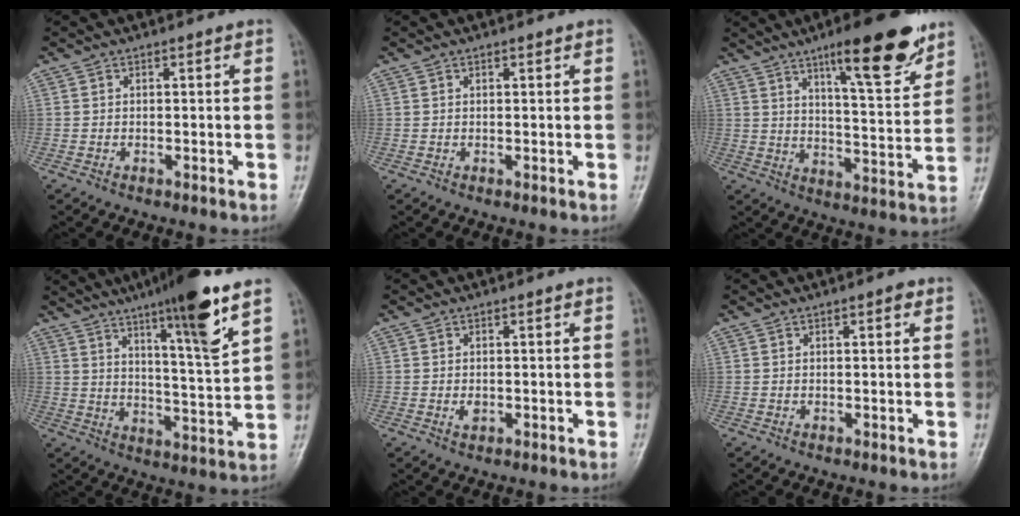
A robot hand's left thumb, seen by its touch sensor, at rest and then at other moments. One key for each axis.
{"total": 0.6, "fx": 0.4, "fy": 0.2, "fz": 0.4, "tx": -0.006, "ty": -0.001, "tz": 0.005}
{"total": 16.7, "fx": 10.5, "fy": 3.8, "fz": 12.4, "tx": -0.156, "ty": -0.058, "tz": 0.163}
{"total": 15.2, "fx": 9.2, "fy": 1.4, "fz": 12.0, "tx": -0.183, "ty": -0.053, "tz": 0.147}
{"total": 1.6, "fx": -0.1, "fy": 1.0, "fz": 1.2, "tx": -0.015, "ty": -0.002, "tz": -0.001}
{"total": 1.4, "fx": 0.6, "fy": 0.4, "fz": 1.1, "tx": -0.014, "ty": 0.001, "tz": 0.007}